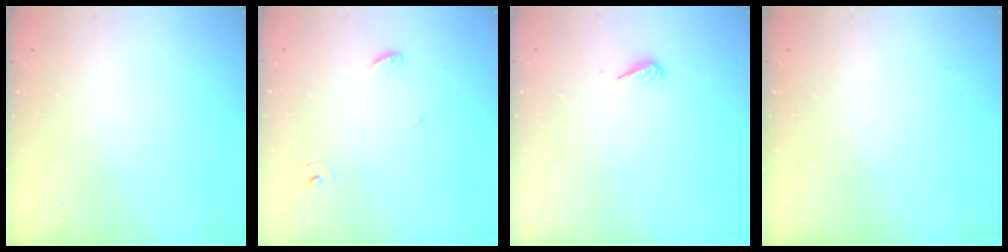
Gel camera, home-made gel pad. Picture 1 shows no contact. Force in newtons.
{"total": 3.3, "press": 3.3, "slide": 0.3}
{"total": 2.7, "press": 2.7, "slide": 0.6}
{"total": 0.0}